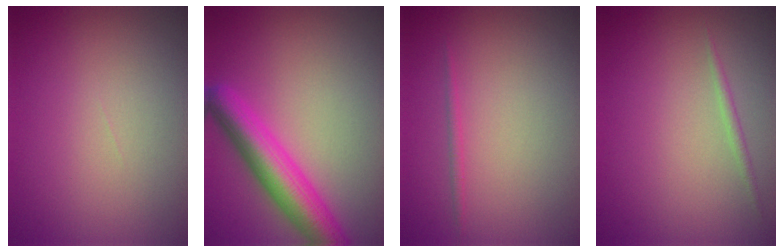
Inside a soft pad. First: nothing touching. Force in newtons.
{"total": 5.6, "press": 5.6, "slide": 0.2}
{"total": 0.6, "press": 0.6, "slide": 0.1}
{"total": 0.7, "press": 0.7, "slide": 0.1}